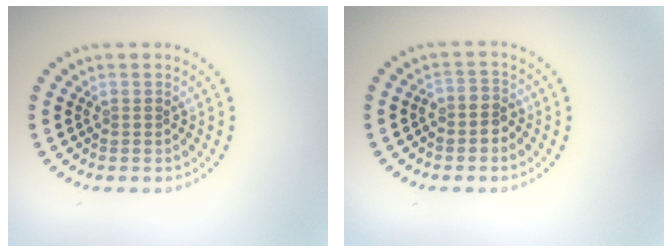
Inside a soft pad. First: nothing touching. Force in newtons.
{"total": 2.0, "press": 1.7, "slide": 0.9}